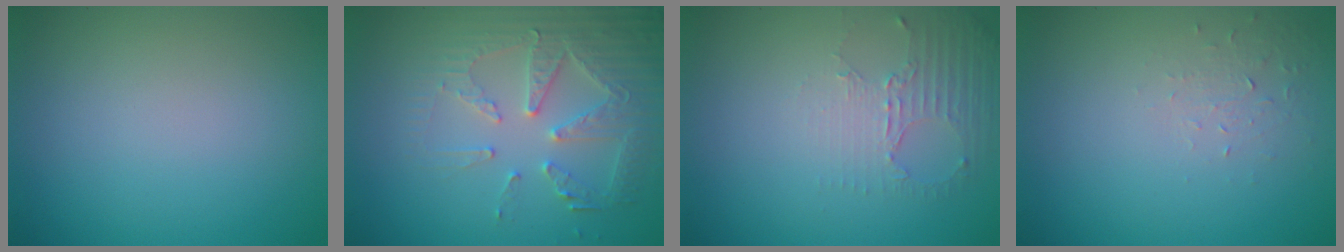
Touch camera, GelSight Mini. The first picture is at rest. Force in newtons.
{"total": 4.2, "press": 4.1, "slide": 1.0}
{"total": 2.7, "press": 1.9, "slide": 1.9}
{"total": 1.0, "press": 0.4, "slide": 0.9}